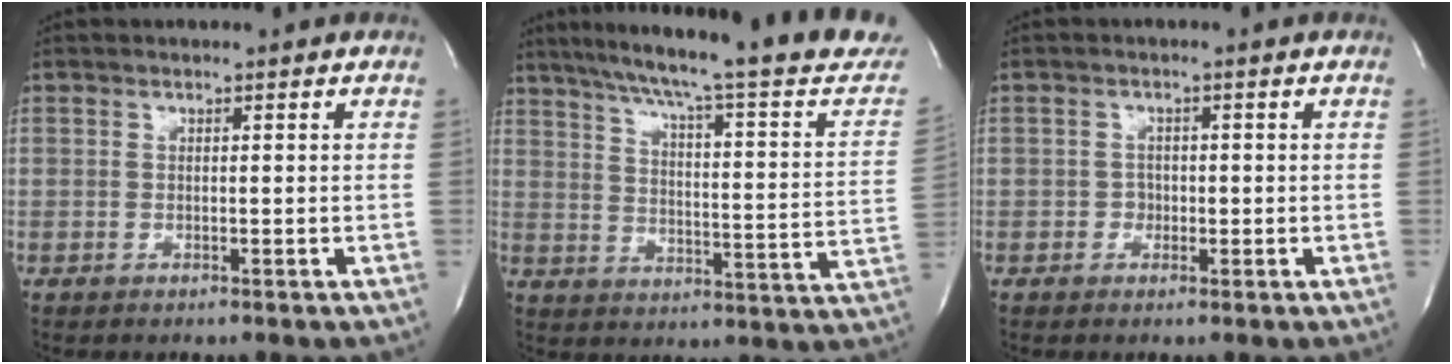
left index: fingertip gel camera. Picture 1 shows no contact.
{"total": 27.6, "force": [23.8, 1.1, 13.9], "torque": [-0.210, -0.057, 0.298]}
{"total": 1.4, "force": [-0.4, 1.2, 0.5], "torque": [-0.002, 0.006, -0.006]}